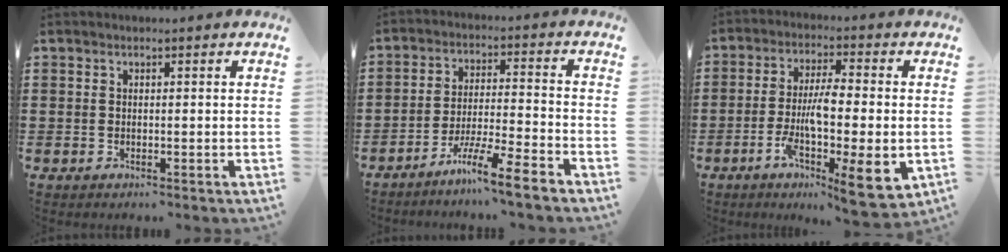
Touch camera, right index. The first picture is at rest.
{"total": 7.7, "force": [-6.4, -0.5, 4.3], "torque": [-0.091, -0.009, -0.126]}
{"total": 11.3, "force": [-3.0, 2.5, 10.6], "torque": [-0.200, -0.008, -0.056]}